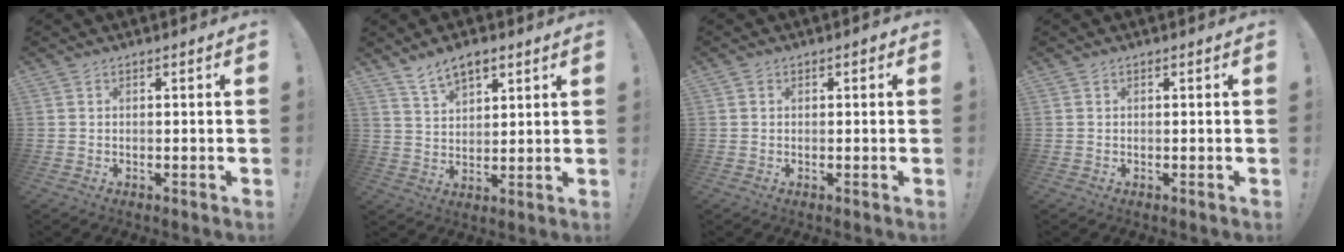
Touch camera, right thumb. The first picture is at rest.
{"total": 7.6, "force": [5.3, 3.9, 3.8], "torque": [-0.071, -0.018, 0.101]}
{"total": 0.8, "force": [0.1, 0.7, 0.4], "torque": [0.002, 0.001, 0.000]}
{"total": 0.0}